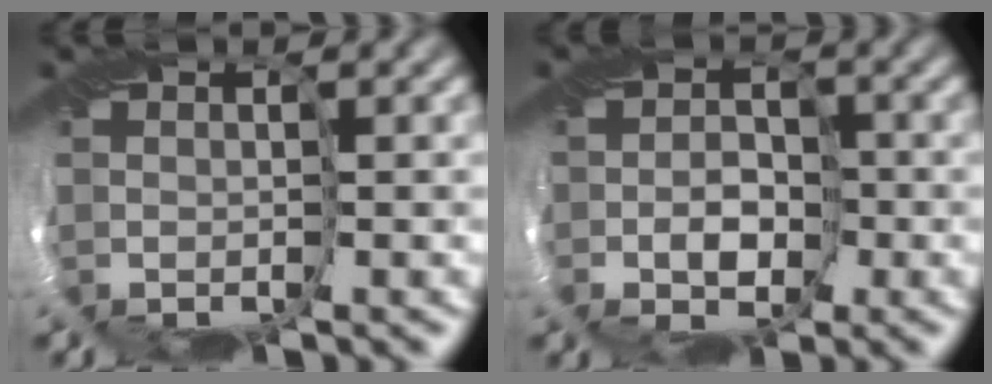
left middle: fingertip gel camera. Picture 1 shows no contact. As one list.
[{"total": 2.2, "force": [-1.1, 1.7, 0.9], "torque": [0.007, 0.003, -0.023]}]